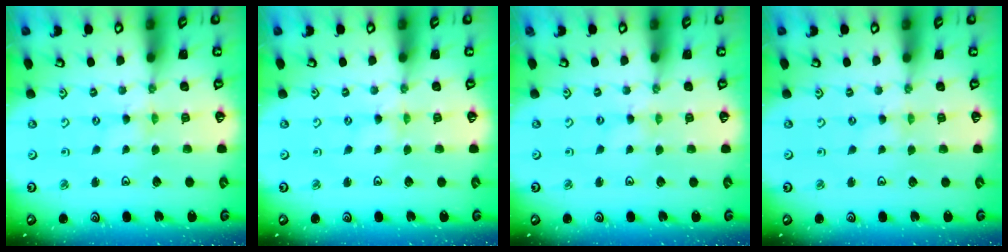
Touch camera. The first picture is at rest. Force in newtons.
{"total": 0.0}
{"total": 0.0}
{"total": 0.0}